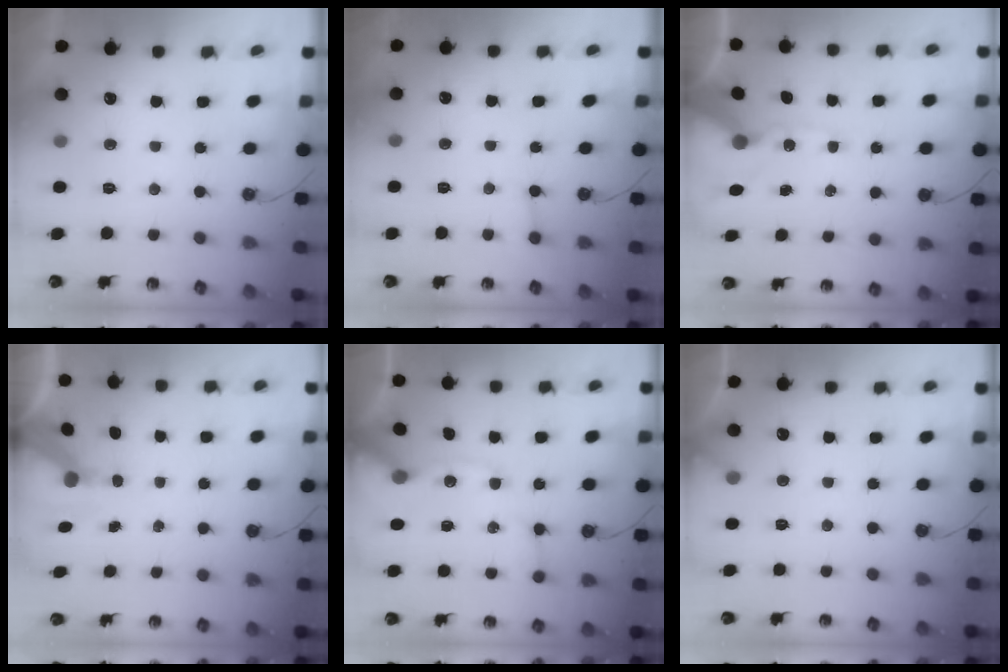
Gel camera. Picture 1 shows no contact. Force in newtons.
{"total": 3.9, "press": 3.9, "slide": 0.3}
{"total": 13.2, "press": 13.1, "slide": 2.0}
{"total": 8.0, "press": 7.9, "slide": 1.0}
{"total": 12.4, "press": 12.3, "slide": 1.8}
{"total": 3.2, "press": 3.2, "slide": 0.2}